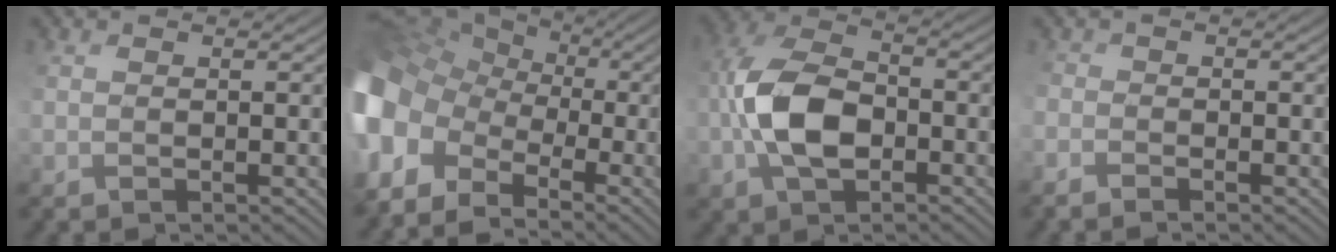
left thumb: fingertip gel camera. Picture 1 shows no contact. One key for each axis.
{"total": 14.2, "fx": -3.8, "fy": 10.5, "fz": 8.8, "tx": -0.243, "ty": -0.011, "tz": -0.064}
{"total": 8.3, "fx": -1.5, "fy": 5.0, "fz": 6.4, "tx": -0.141, "ty": 0.019, "tz": -0.039}
{"total": 2.4, "fx": -2.1, "fy": 1.1, "fz": 0.5, "tx": -0.010, "ty": -0.005, "tz": -0.046}